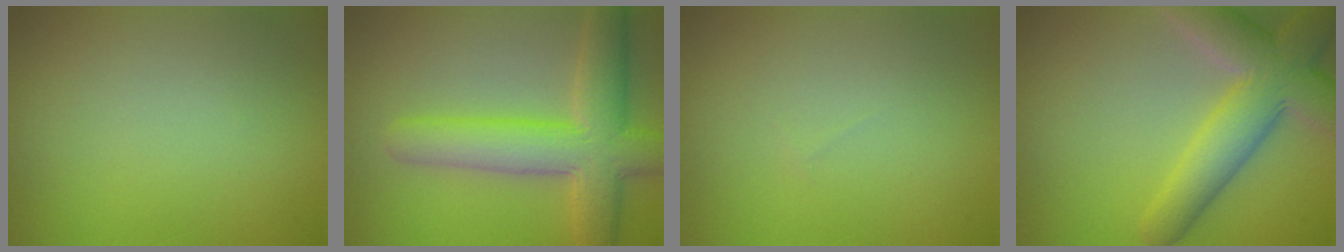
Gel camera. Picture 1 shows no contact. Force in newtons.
{"total": 7.7, "press": 7.7, "slide": 0.3}
{"total": 0.0}
{"total": 7.8, "press": 7.8, "slide": 0.5}